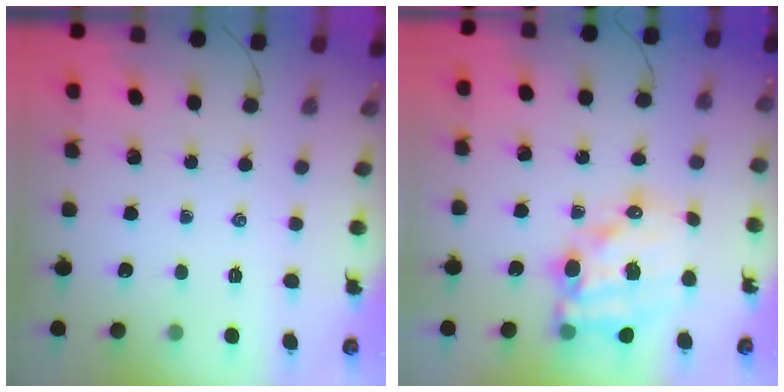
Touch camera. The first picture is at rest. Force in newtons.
{"total": 17.1, "press": 16.7, "slide": 3.7}